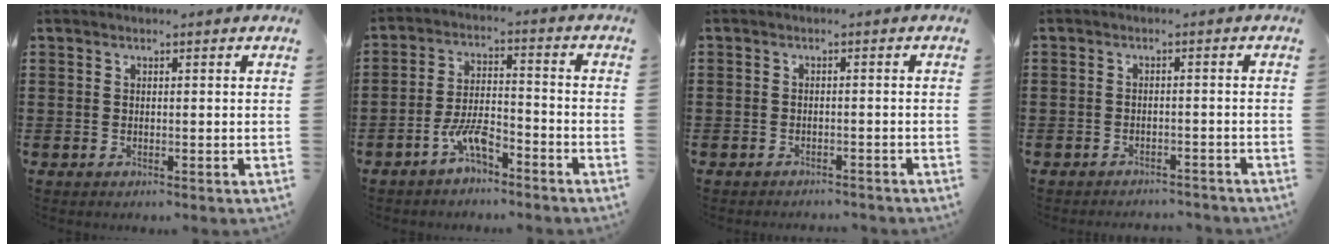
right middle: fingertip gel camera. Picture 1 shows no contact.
{"total": 6.0, "force": [-4.2, 1.8, 3.8], "torque": [-0.084, 0.008, -0.083]}
{"total": 1.6, "force": [-1.6, 0.3, -0.2], "torque": [0.000, 0.003, -0.037]}
{"total": 2.2, "force": [-2.2, 0.4, -0.3], "torque": [-0.001, 0.003, -0.050]}